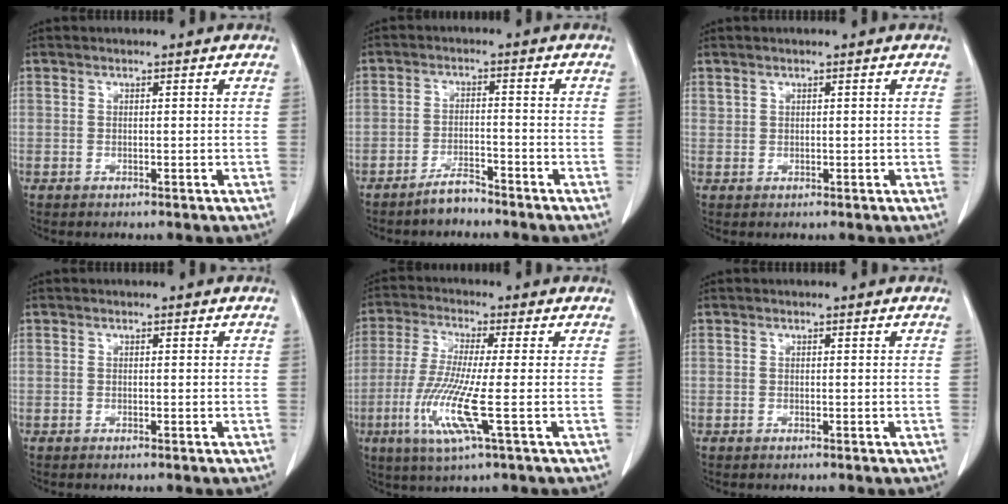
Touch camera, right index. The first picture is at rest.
{"total": 3.3, "force": [-3.1, 0.8, 1.1], "torque": [-0.020, -0.001, -0.054]}
{"total": 0.7, "force": [0.6, 0.4, 0.2], "torque": [0.002, 0.003, 0.011]}
{"total": 0.0}
{"total": 10.0, "force": [-2.9, -0.2, 9.5], "torque": [-0.207, -0.025, -0.064]}
{"total": 0.0}